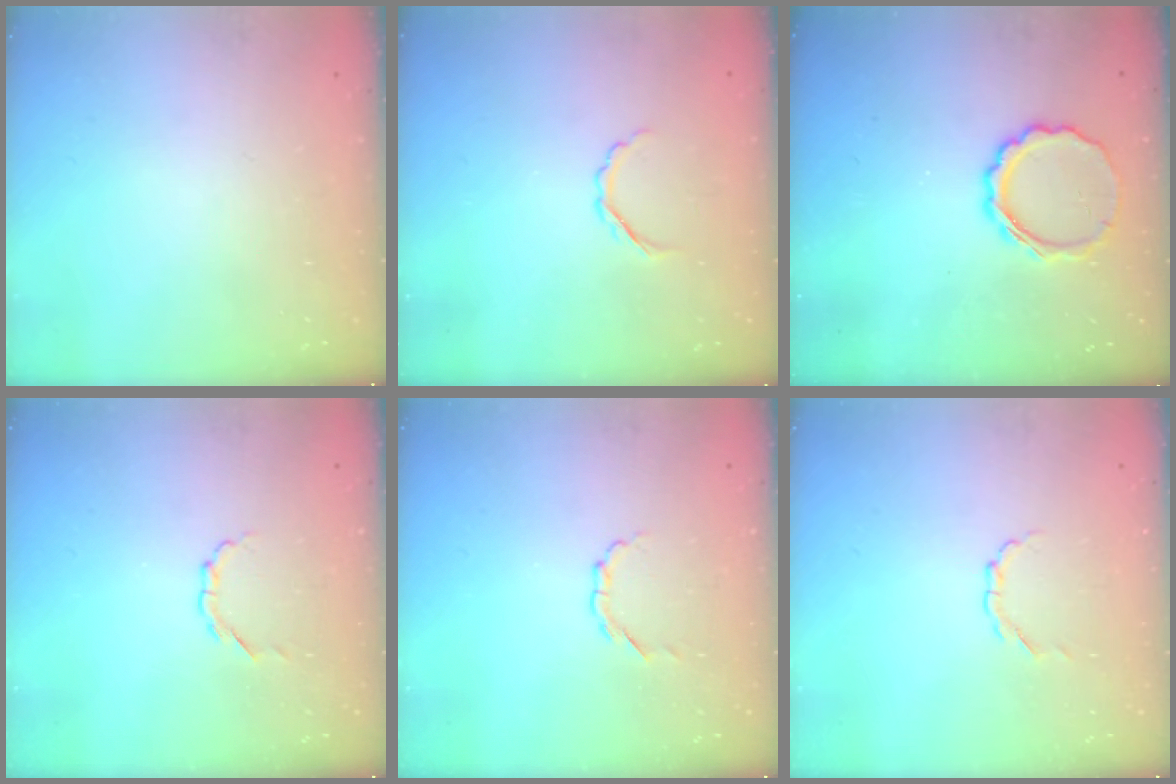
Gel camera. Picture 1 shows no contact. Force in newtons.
{"total": 2.9, "press": 2.8, "slide": 0.8}
{"total": 8.9, "press": 8.8, "slide": 1.6}
{"total": 2.9, "press": 2.7, "slide": 1.1}
{"total": 2.9, "press": 2.7, "slide": 1.1}
{"total": 2.1, "press": 2.0, "slide": 0.6}